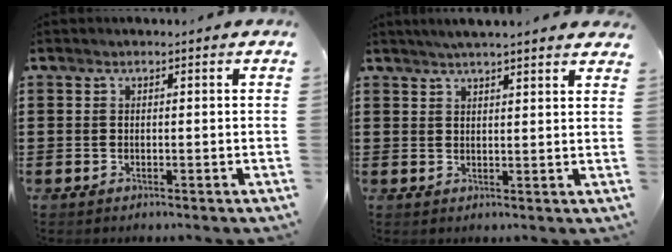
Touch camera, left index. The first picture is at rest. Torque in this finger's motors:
{"motor_torque": [2.14, 0.00, 0.16, -0.09]}